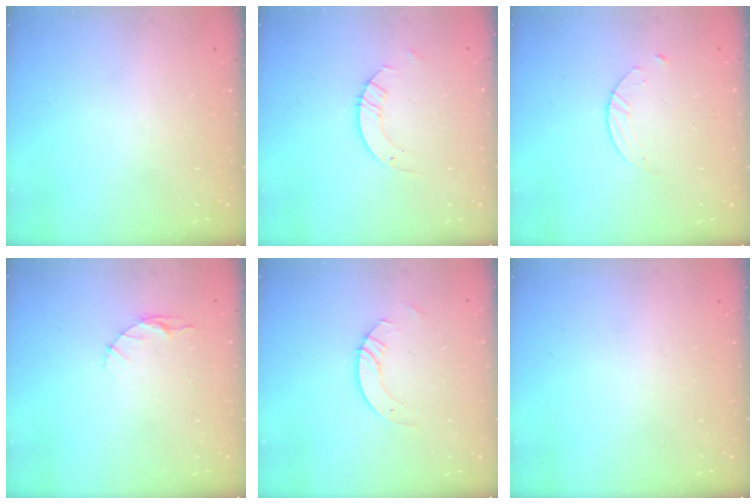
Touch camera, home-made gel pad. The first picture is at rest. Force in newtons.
{"total": 3.7, "press": 3.7, "slide": 0.2}
{"total": 2.7, "press": 2.6, "slide": 0.3}
{"total": 3.3, "press": 3.3, "slide": 0.4}
{"total": 4.8, "press": 4.8, "slide": 0.4}
{"total": 0.0}